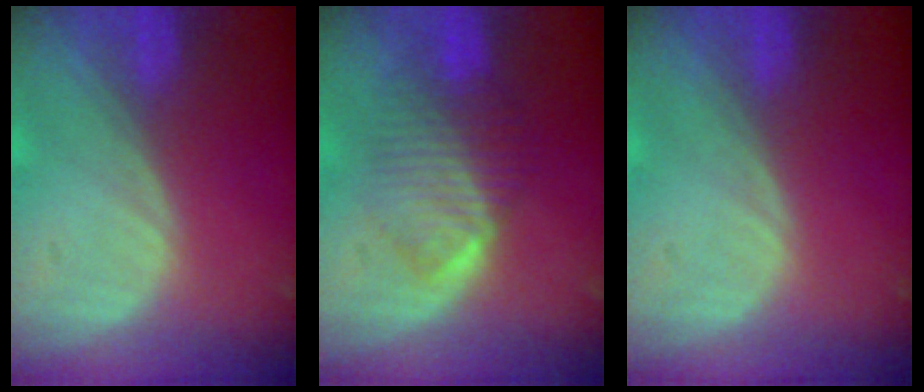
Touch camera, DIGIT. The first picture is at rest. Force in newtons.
{"total": 6.6, "press": 6.5, "slide": 1.0}
{"total": 0.0}